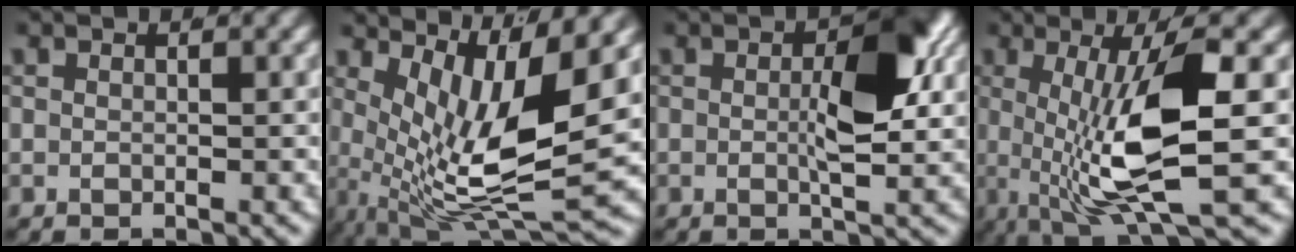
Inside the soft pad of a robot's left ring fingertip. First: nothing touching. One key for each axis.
{"total": 11.1, "fx": 0.1, "fy": 4.9, "fz": 9.9, "tx": -0.168, "ty": -0.042, "tz": 0.025}
{"total": 6.3, "fx": 0.4, "fy": 2.4, "fz": 5.8, "tx": -0.081, "ty": -0.009, "tz": 0.002}
{"total": 9.5, "fx": 0.0, "fy": 2.3, "fz": 9.2, "tx": -0.170, "ty": -0.025, "tz": 0.016}